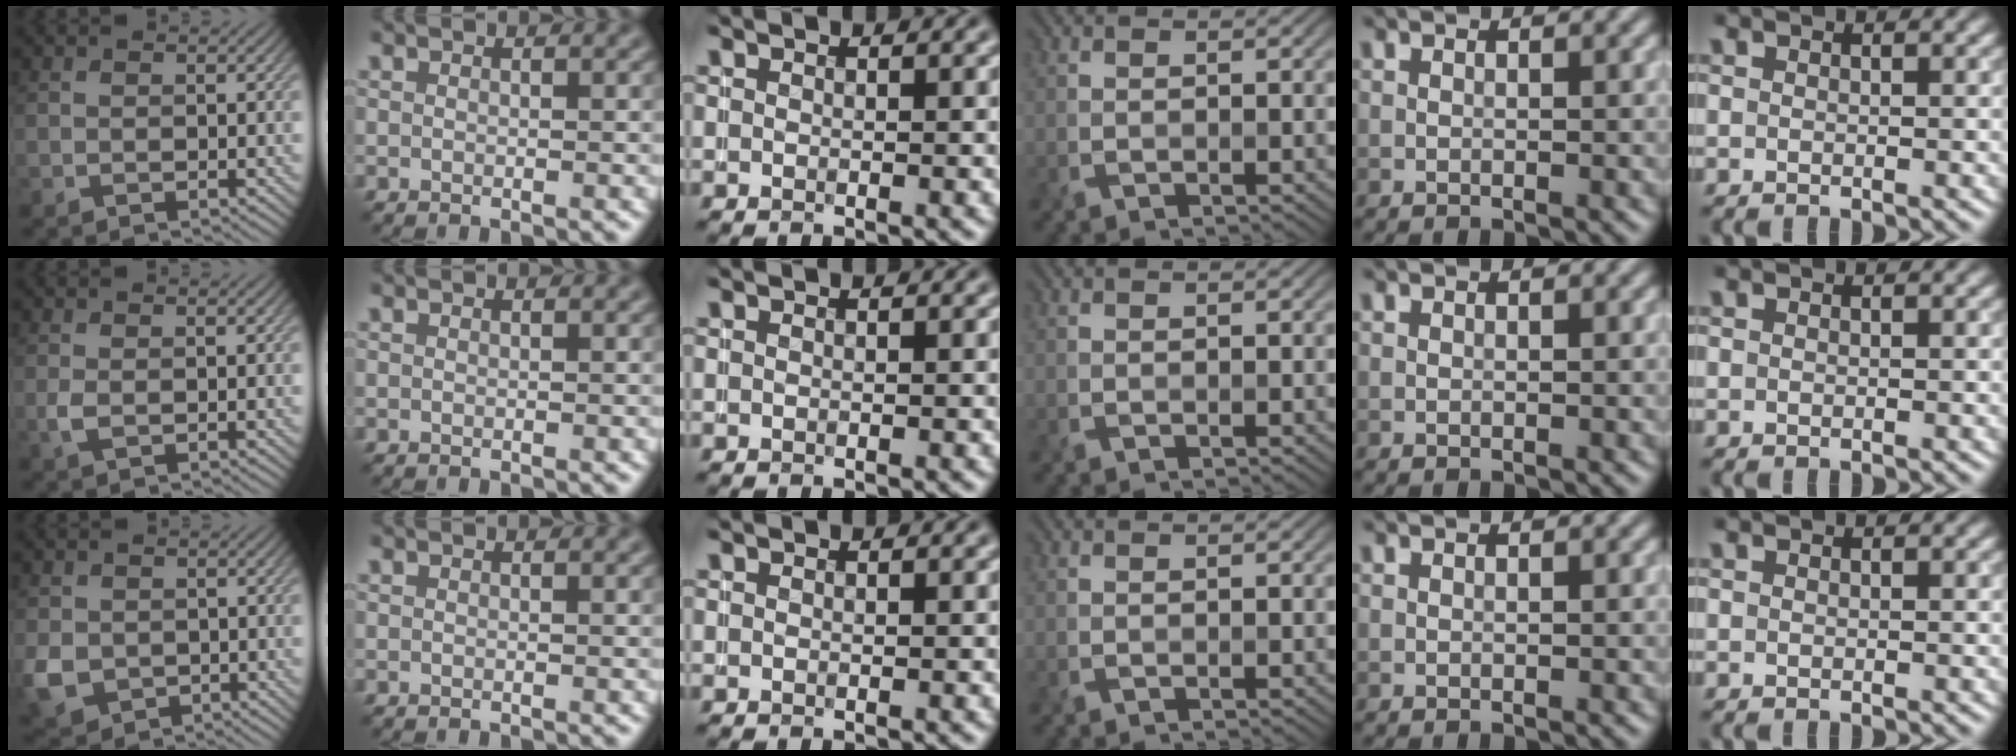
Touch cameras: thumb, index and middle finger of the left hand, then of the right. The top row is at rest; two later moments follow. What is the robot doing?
{"motion": "insert", "object": "file holder"}